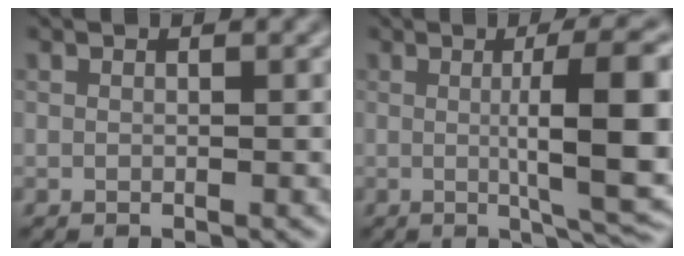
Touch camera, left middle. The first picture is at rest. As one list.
[{"total": 10.5, "force": [0.2, 2.2, 10.3], "torque": [-0.129, 0.001, 0.005]}]